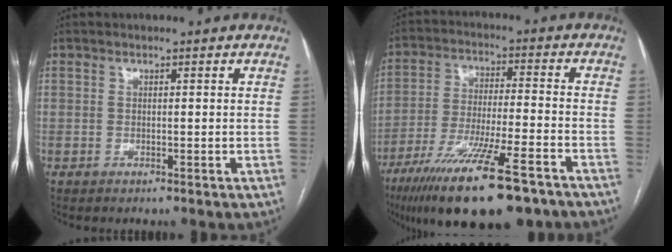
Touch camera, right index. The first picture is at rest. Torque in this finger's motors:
{"motor_torque": [1.43, -0.71, 1.05, 0.21]}